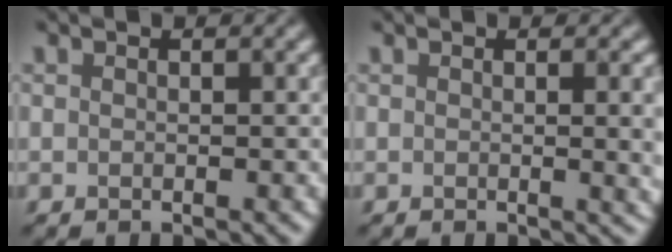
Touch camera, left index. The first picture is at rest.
{"total": 3.8, "force": [0.2, 1.3, 3.5], "torque": [-0.028, 0.000, 0.002]}